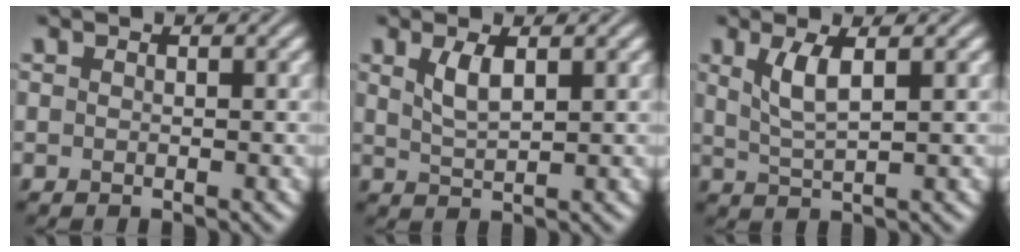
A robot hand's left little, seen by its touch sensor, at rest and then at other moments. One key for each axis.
{"total": 2.5, "fx": 1.1, "fy": 0.9, "fz": 2.1, "tx": -0.046, "ty": -0.001, "tz": 0.025}
{"total": 3.1, "fx": 1.2, "fy": 0.8, "fz": 2.8, "tx": -0.061, "ty": -0.003, "tz": 0.027}